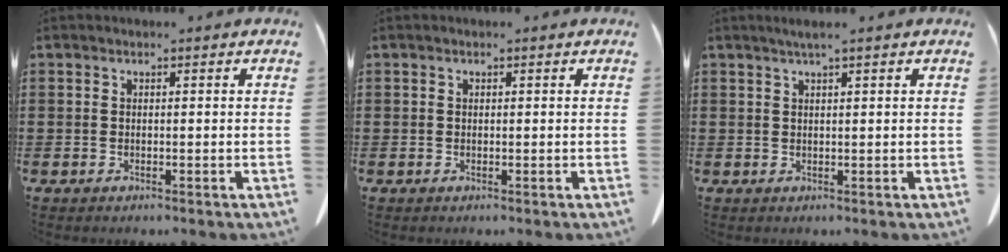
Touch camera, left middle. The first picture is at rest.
{"total": 0.0}
{"total": 1.6, "force": [1.1, -0.1, 1.2], "torque": [-0.023, -0.002, 0.021]}